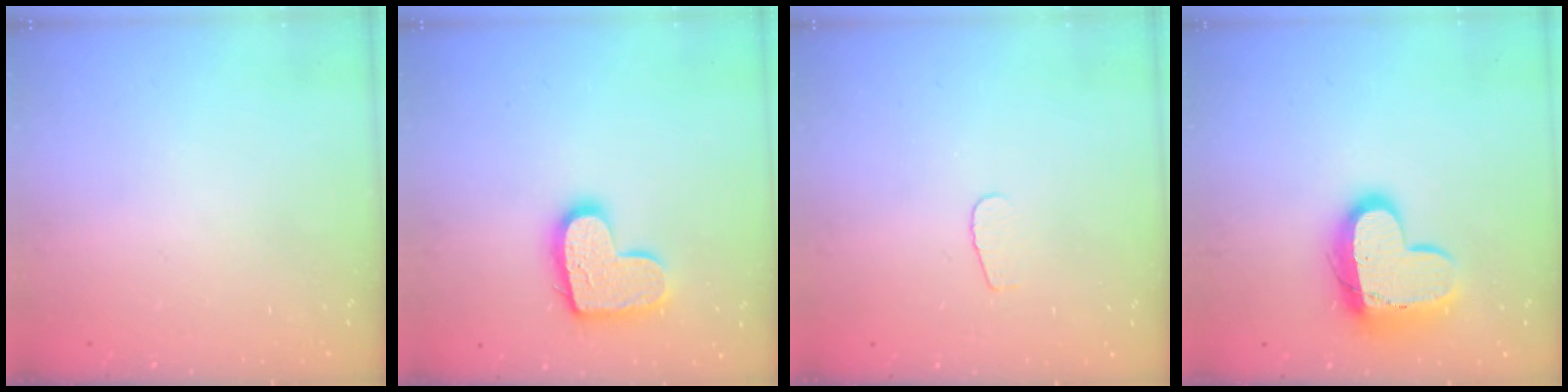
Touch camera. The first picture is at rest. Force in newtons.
{"total": 14.2, "press": 14.2, "slide": 0.8}
{"total": 3.3, "press": 3.3, "slide": 0.4}
{"total": 14.4, "press": 14.4, "slide": 1.1}